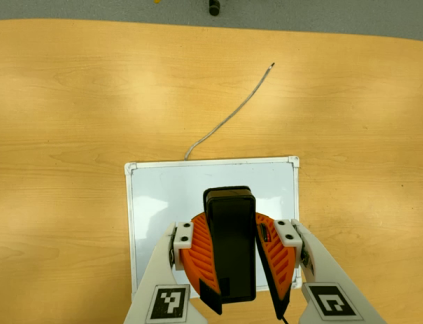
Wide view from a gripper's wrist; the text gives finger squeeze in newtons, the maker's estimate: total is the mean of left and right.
{"total": 11.3, "left": 10.7, "right": 12.0}